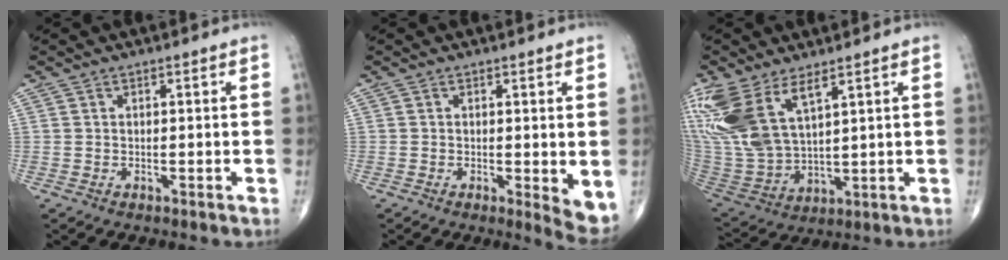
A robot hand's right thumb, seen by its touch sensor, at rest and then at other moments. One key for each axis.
{"total": 4.7, "fx": -0.2, "fy": 1.4, "fz": 4.5, "tx": -0.056, "ty": -0.014, "tz": -0.005}
{"total": 16.8, "fx": 8.7, "fy": 7.6, "fz": 12.2, "tx": -0.270, "ty": -0.029, "tz": 0.192}